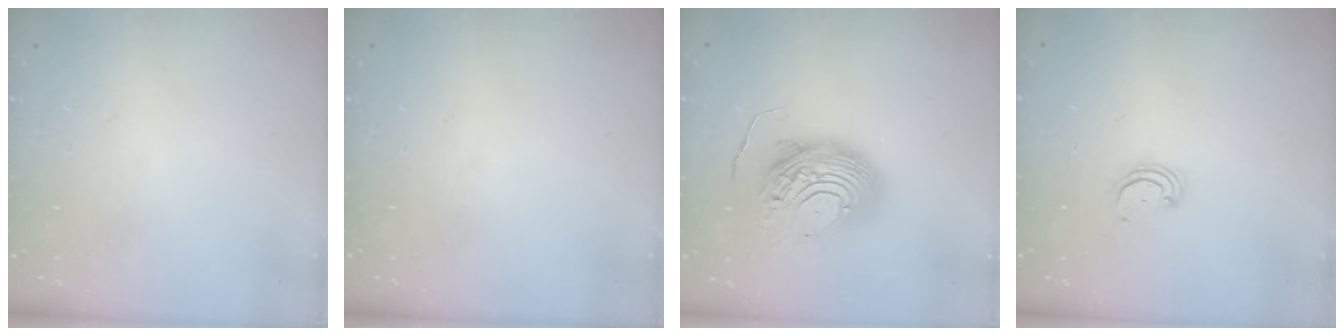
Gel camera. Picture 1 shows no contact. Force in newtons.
{"total": 0.0}
{"total": 13.9, "press": 13.9, "slide": 1.4}
{"total": 2.8, "press": 2.8, "slide": 0.3}